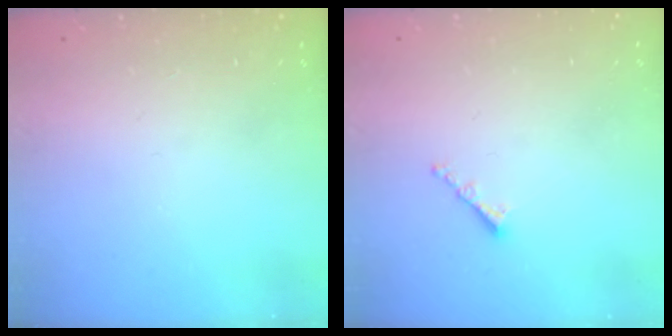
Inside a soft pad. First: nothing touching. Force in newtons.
{"total": 1.2, "press": 1.1, "slide": 0.5}